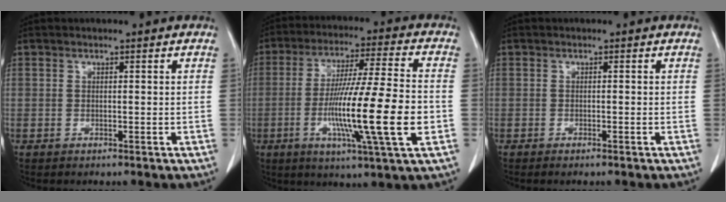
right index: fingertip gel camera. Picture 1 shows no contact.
{"total": 17.2, "force": [-3.8, -0.2, 16.7], "torque": [-0.299, -0.015, -0.071]}
{"total": 0.7, "force": [-0.5, 0.0, 0.4], "torque": [-0.010, -0.002, -0.009]}